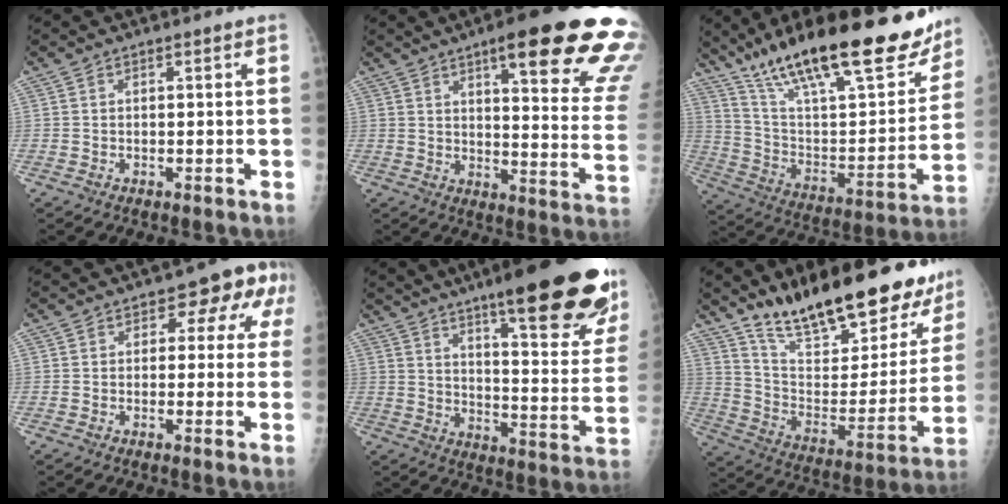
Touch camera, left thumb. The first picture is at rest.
{"total": 25.1, "force": [14.7, 5.2, 19.7], "torque": [-0.200, -0.048, 0.187]}
{"total": 31.7, "force": [21.9, 9.0, 21.1], "torque": [-0.306, -0.060, 0.354]}
{"total": 7.2, "force": [2.0, 4.8, 5.0], "torque": [-0.006, 0.009, 0.011]}
{"total": 28.1, "force": [18.1, 5.8, 20.7], "torque": [-0.235, -0.079, 0.250]}
{"total": 26.9, "force": [20.7, 9.5, 14.3], "torque": [-0.177, -0.094, 0.320]}